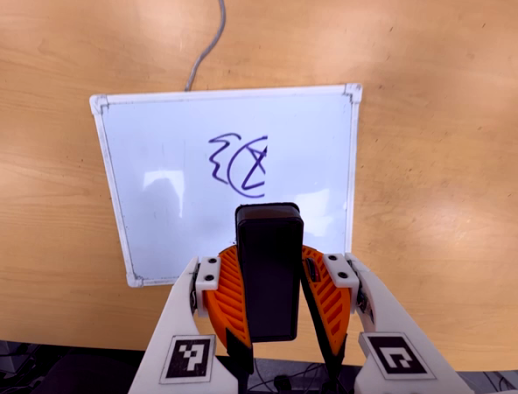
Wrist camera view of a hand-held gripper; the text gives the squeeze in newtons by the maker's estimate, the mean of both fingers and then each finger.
{"total": 10.5, "left": 10.9, "right": 10.0}